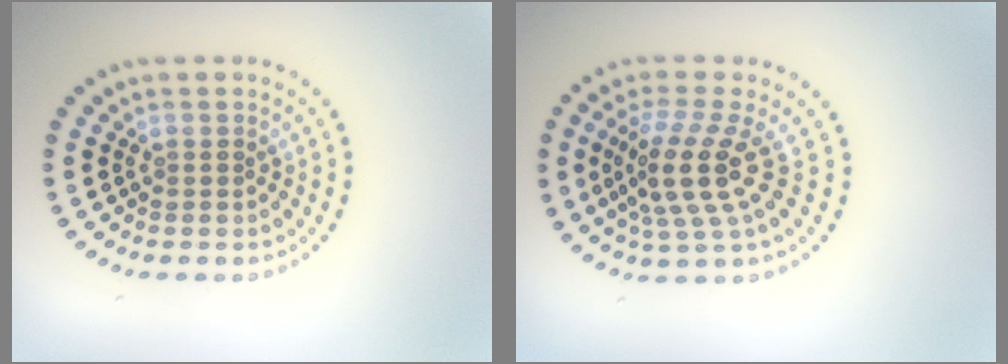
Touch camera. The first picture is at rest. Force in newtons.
{"total": 4.5, "press": 3.4, "slide": 3.0}